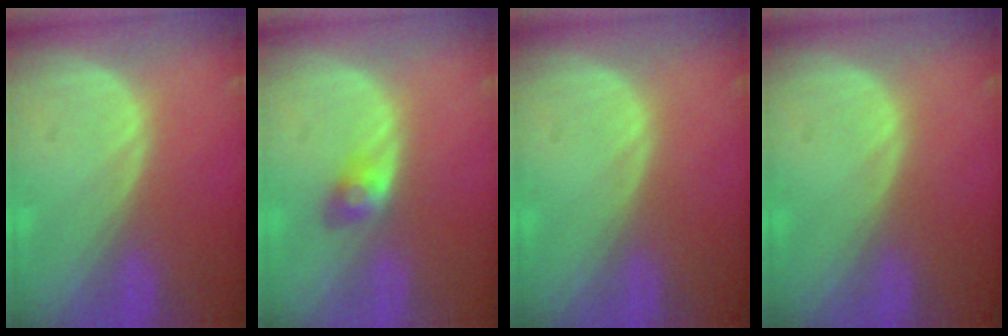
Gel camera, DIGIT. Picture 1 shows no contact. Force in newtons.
{"total": 2.8, "press": 2.5, "slide": 1.2}
{"total": 0.0}
{"total": 0.0}